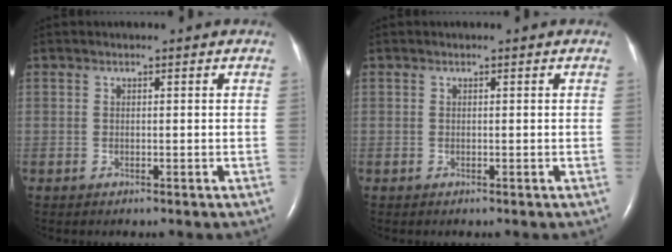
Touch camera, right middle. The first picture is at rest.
{"total": 0.0}